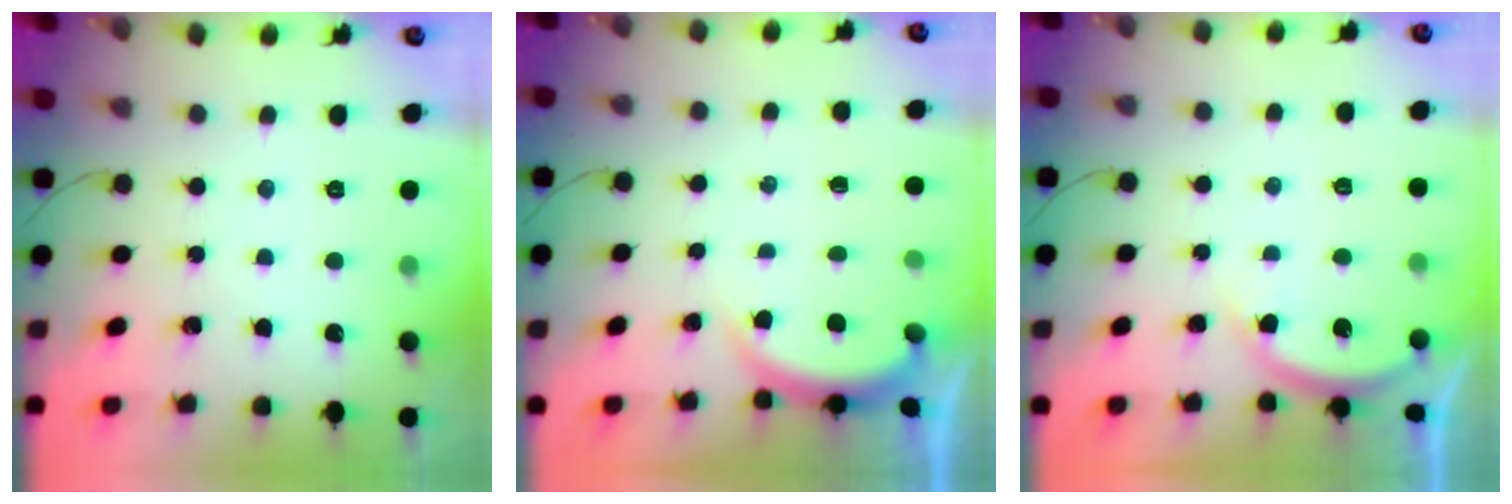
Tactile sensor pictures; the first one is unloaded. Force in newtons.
{"total": 1.7, "press": 1.6, "slide": 0.5}
{"total": 3.9, "press": 3.8, "slide": 0.5}